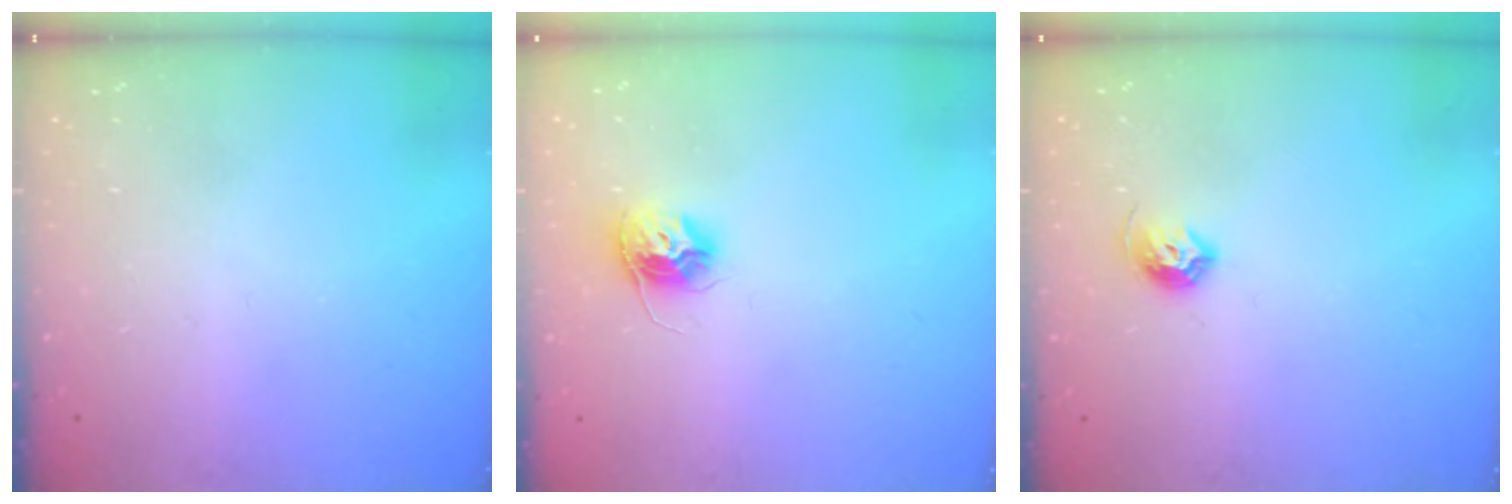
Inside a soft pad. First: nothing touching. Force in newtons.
{"total": 10.3, "press": 10.3, "slide": 0.6}
{"total": 6.9, "press": 6.8, "slide": 1.1}